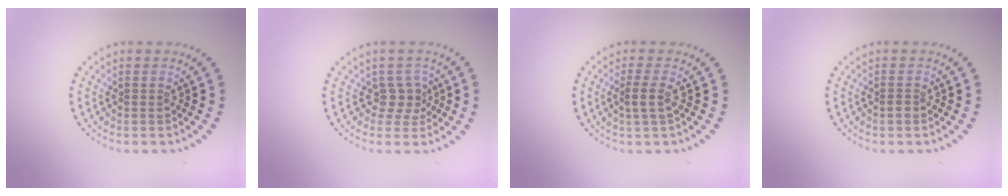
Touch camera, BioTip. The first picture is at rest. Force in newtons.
{"total": 1.9, "press": 1.3, "slide": 1.3}
{"total": 1.8, "press": 1.4, "slide": 1.0}
{"total": 0.6, "press": 0.4, "slide": 0.5}